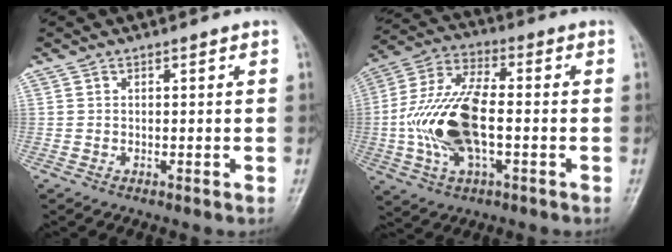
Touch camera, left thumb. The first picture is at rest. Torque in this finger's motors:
{"motor_torque": [2.48, 2.52, 1.55, -0.80, 0.51]}